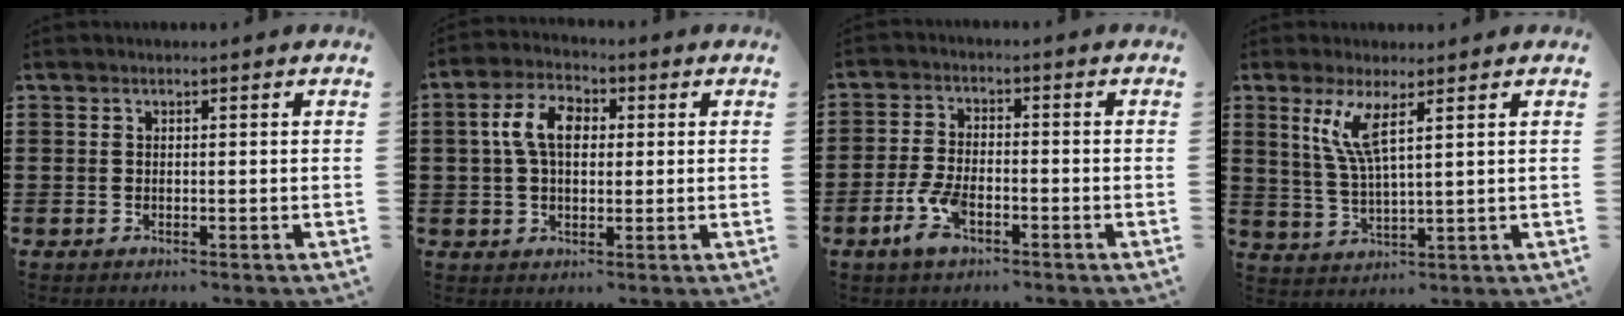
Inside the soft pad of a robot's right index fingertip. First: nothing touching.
{"total": 6.9, "force": [1.0, 4.1, 5.4], "torque": [-0.121, 0.017, 0.012]}
{"total": 5.6, "force": [-2.7, 2.5, 4.3], "torque": [-0.104, -0.005, -0.055]}
{"total": 6.0, "force": [2.9, 0.8, 5.1], "torque": [-0.112, 0.000, 0.049]}